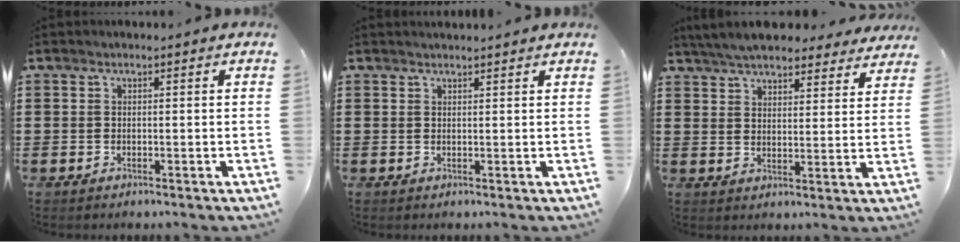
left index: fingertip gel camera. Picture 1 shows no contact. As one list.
[{"total": 1.0, "force": [1.0, 0.0, 0.1], "torque": [-0.004, -0.001, 0.020]}, {"total": 6.4, "force": [6.0, 0.9, 1.9], "torque": [-0.059, -0.017, 0.111]}]